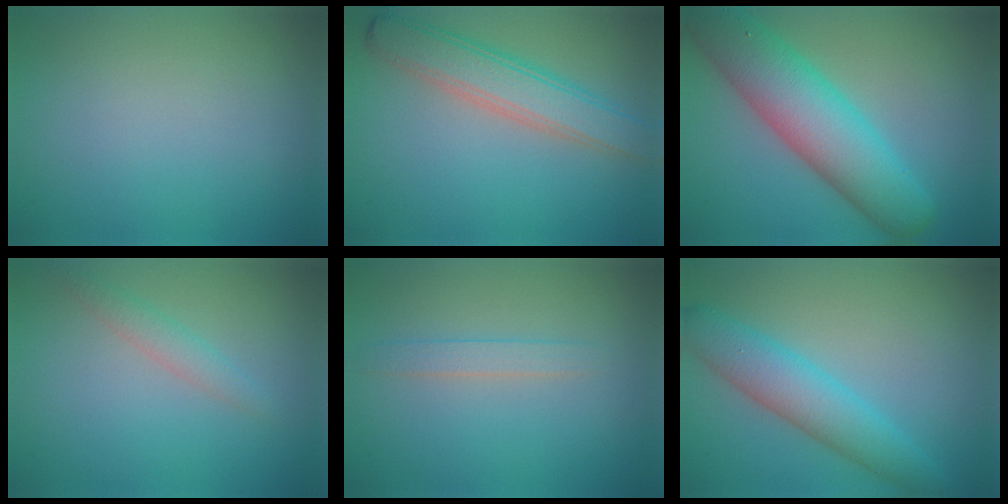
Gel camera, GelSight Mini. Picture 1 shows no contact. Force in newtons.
{"total": 4.8, "press": 4.8, "slide": 0.2}
{"total": 9.5, "press": 9.5, "slide": 0.5}
{"total": 1.6, "press": 1.6, "slide": 0.1}
{"total": 1.5, "press": 1.4, "slide": 0.1}
{"total": 5.2, "press": 5.2, "slide": 0.1}